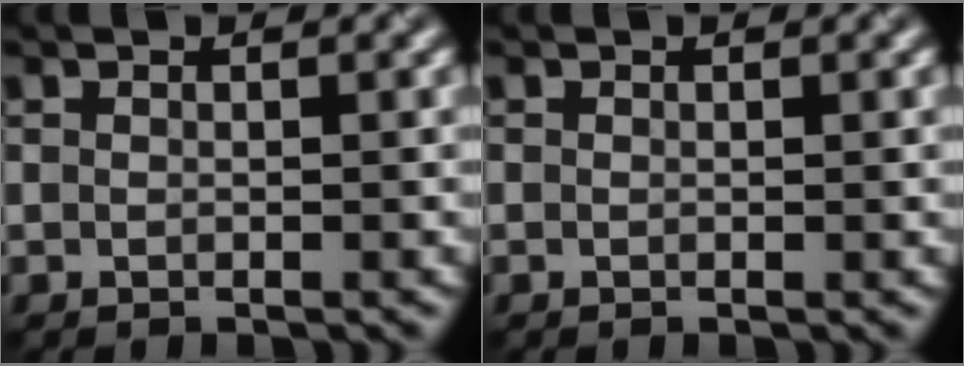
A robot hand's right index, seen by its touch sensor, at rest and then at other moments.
{"total": 0.0}